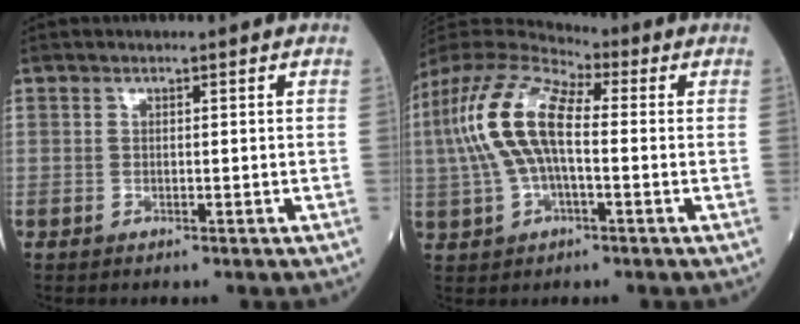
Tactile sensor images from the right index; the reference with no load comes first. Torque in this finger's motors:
{"motor_torque": [1.86, 0.28, 1.05, 0.21]}